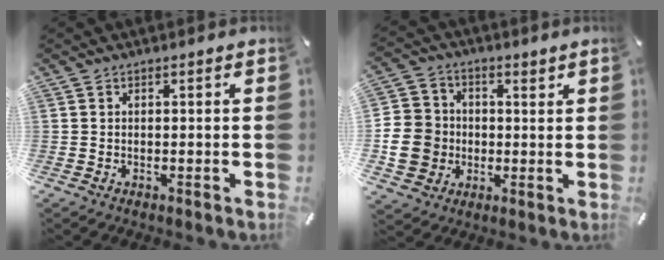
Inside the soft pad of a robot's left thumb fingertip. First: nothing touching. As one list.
[{"total": 10.0, "force": [-0.5, 9.5, 3.1], "torque": [-0.069, 0.006, -0.007]}]